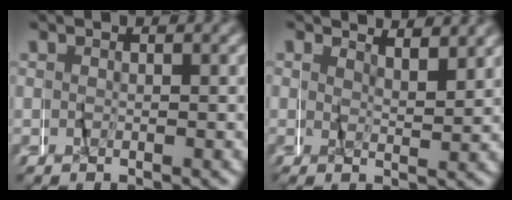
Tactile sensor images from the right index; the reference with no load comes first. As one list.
[{"total": 1.5, "force": [1.1, -1.1, 0.0], "torque": [-0.004, 0.001, 0.015]}]